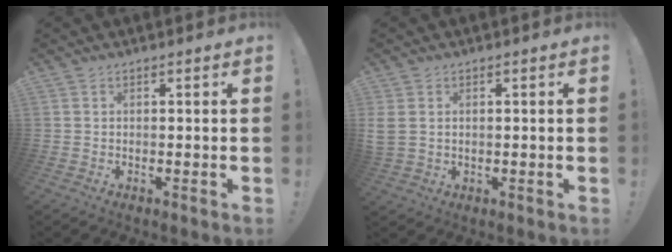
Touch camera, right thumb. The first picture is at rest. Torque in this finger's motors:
{"motor_torque": [0.17, 1.02, 0.84, -0.70, 0.18]}